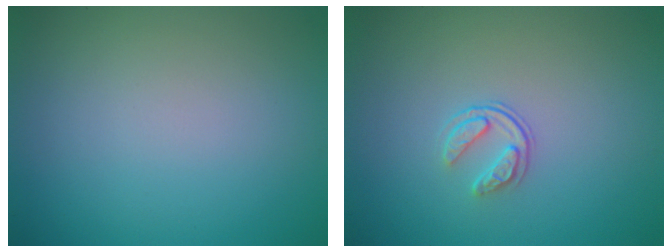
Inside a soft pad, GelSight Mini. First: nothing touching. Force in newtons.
{"total": 1.7, "press": 1.1, "slide": 1.3}